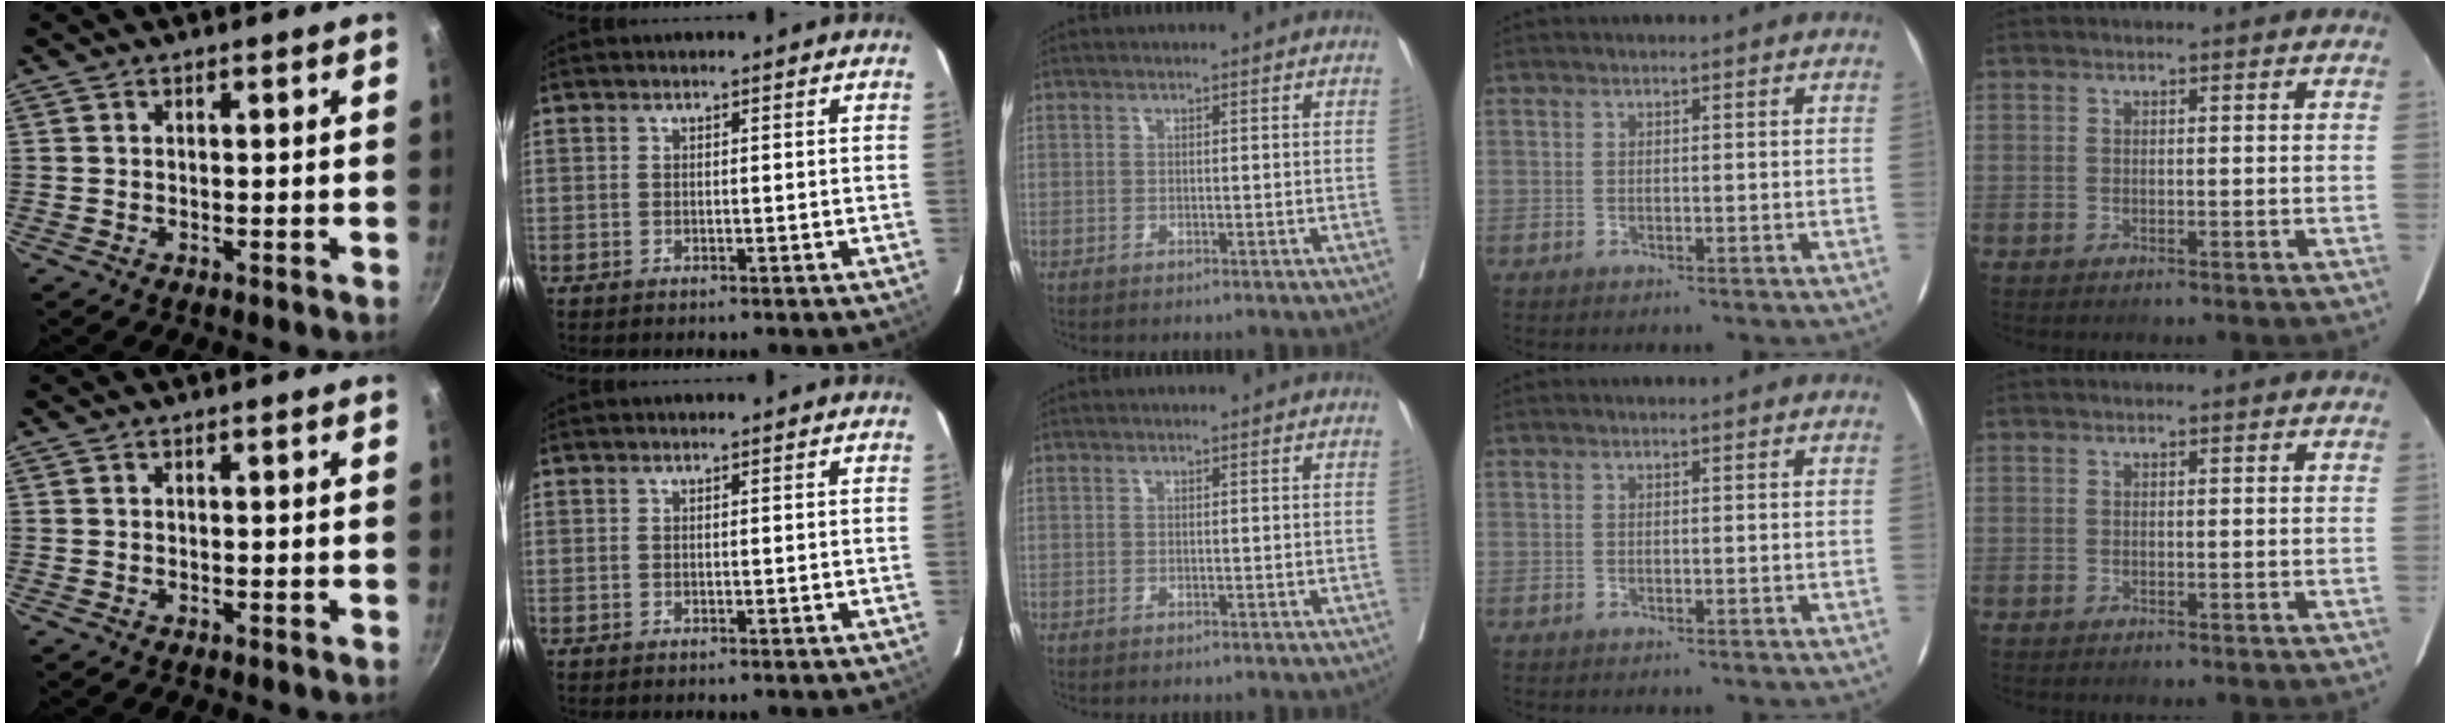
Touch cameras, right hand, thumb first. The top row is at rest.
{}